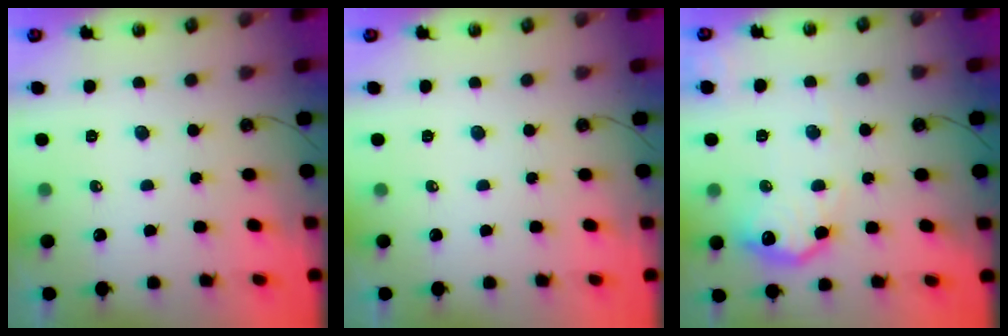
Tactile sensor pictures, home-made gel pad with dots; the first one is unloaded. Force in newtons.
{"total": 0.0}
{"total": 14.7, "press": 14.7, "slide": 1.0}